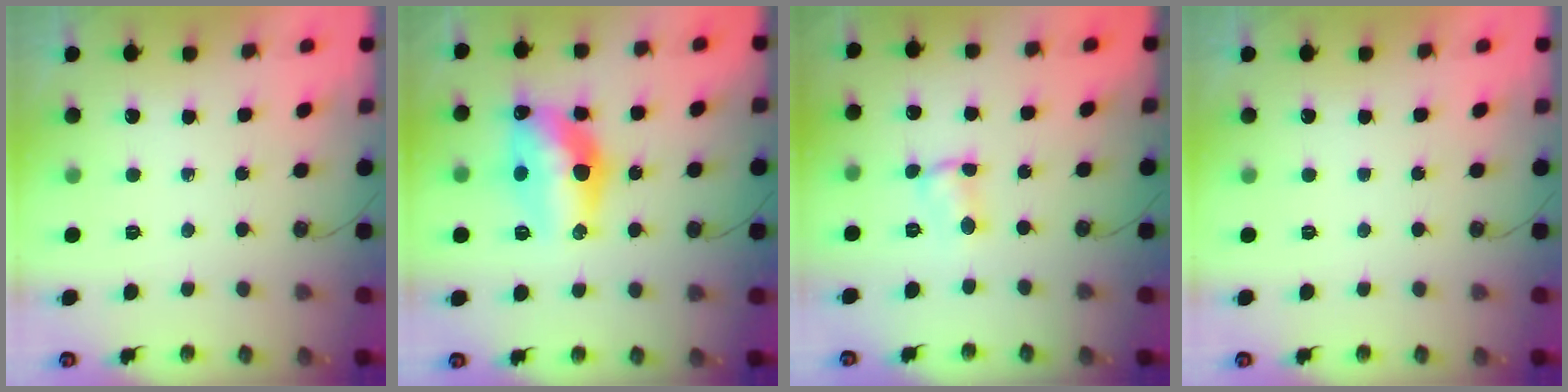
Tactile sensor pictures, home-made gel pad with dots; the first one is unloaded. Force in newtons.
{"total": 14.4, "press": 14.4, "slide": 1.3}
{"total": 2.0, "press": 2.0, "slide": 0.0}
{"total": 0.0}